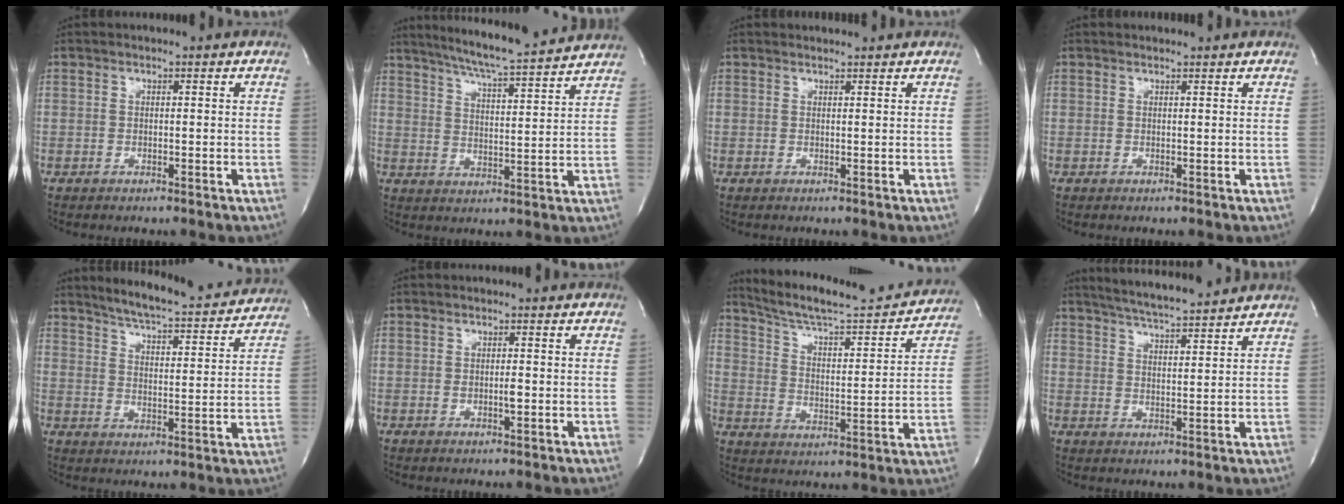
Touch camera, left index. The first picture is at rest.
{"total": 15.8, "force": [14.2, 0.1, 6.8], "torque": [-0.118, -0.002, 0.198]}
{"total": 1.1, "force": [1.1, 0.0, 0.0], "torque": [-0.007, 0.004, 0.017]}
{"total": 0.6, "force": [0.6, 0.0, 0.0], "torque": [-0.007, 0.000, 0.007]}
{"total": 16.4, "force": [15.4, 1.9, 5.5], "torque": [-0.081, -0.025, 0.198]}
{"total": 1.6, "force": [-0.6, 0.4, 1.4], "torque": [-0.027, -0.005, -0.010]}
{"total": 21.5, "force": [19.6, 2.5, 8.4], "torque": [-0.129, -0.020, 0.271]}
{"total": 10.9, "force": [9.9, 0.4, 4.6], "torque": [-0.085, 0.011, 0.148]}